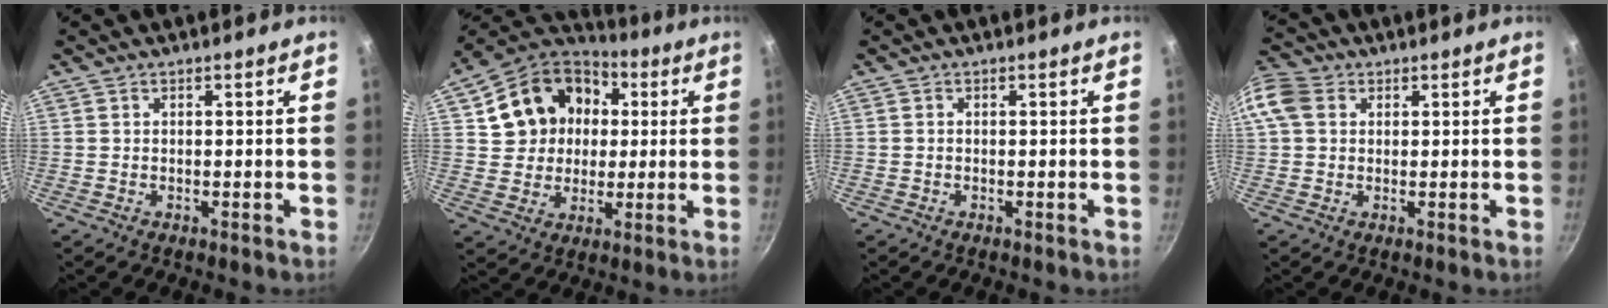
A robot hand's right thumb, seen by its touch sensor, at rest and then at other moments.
{"total": 16.6, "force": [3.6, 14.1, 8.1], "torque": [-0.120, 0.027, 0.057]}
{"total": 0.0}
{"total": 7.6, "force": [2.0, 5.9, 4.5], "torque": [-0.090, 0.014, 0.025]}